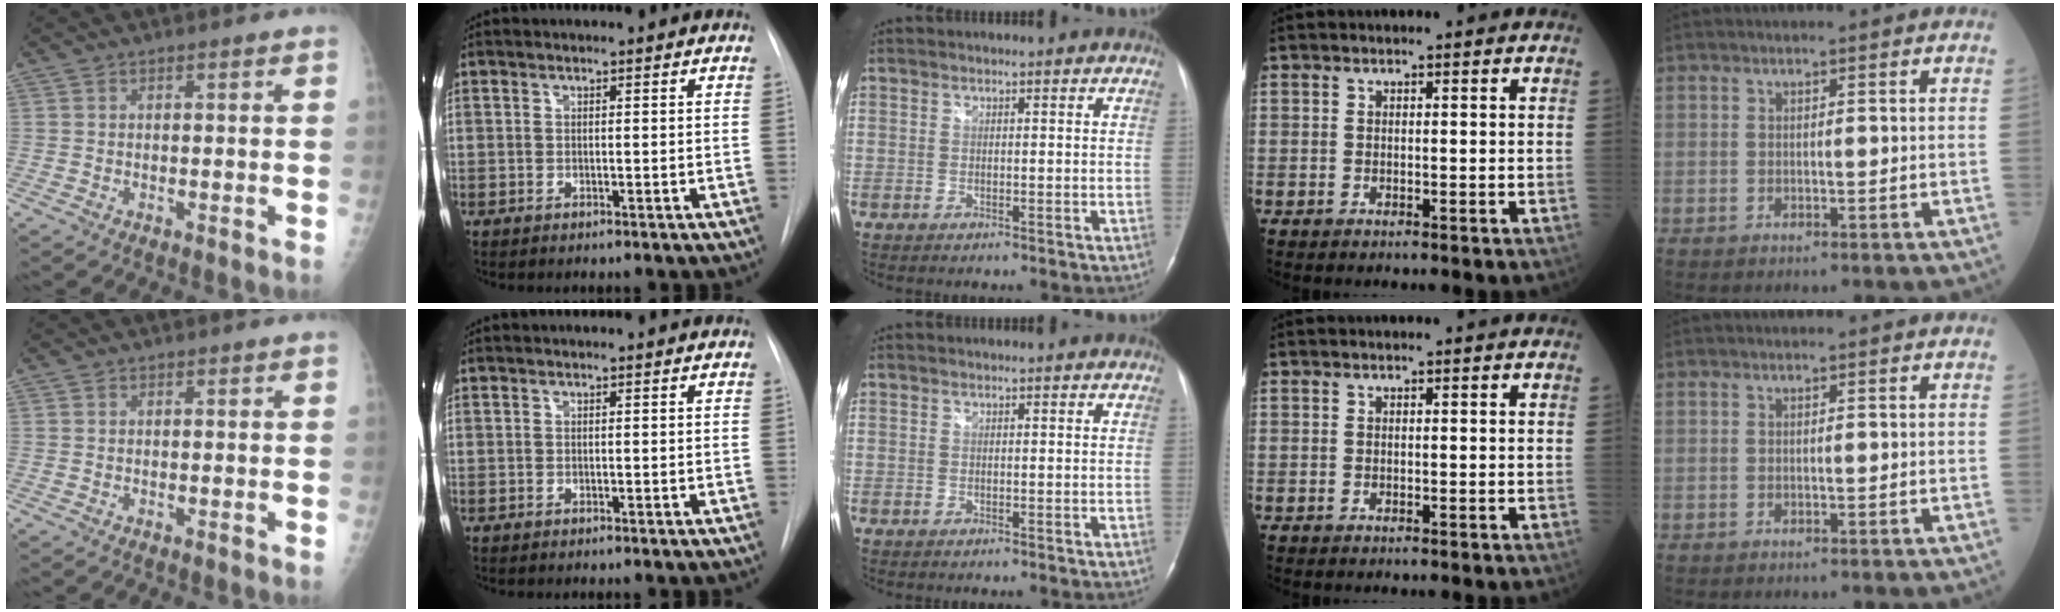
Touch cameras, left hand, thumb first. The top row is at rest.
{}